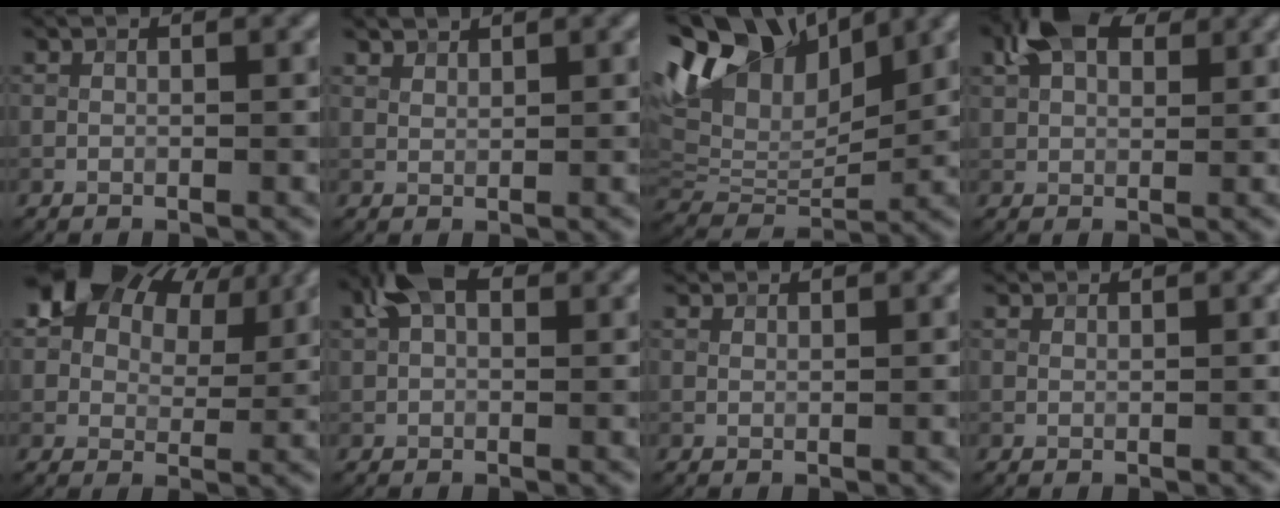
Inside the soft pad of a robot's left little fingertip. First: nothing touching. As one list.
[{"total": 2.1, "force": [1.9, 0.6, 0.7], "torque": [-0.019, -0.007, 0.044]}, {"total": 11.6, "force": [5.8, 6.4, 7.8], "torque": [-0.164, 0.033, 0.098]}, {"total": 5.9, "force": [3.0, 3.5, 3.7], "torque": [-0.077, 0.012, 0.050]}, {"total": 13.1, "force": [7.6, 7.9, 7.1], "torque": [-0.118, 0.044, 0.109]}, {"total": 4.4, "force": [2.0, 2.6, 2.9], "torque": [-0.054, 0.017, 0.024]}, {"total": 1.9, "force": [1.8, 0.5, 0.7], "torque": [-0.018, -0.002, 0.025]}, {"total": 1.6, "force": [1.5, 0.3, 0.5], "torque": [-0.018, 0.000, 0.021]}]